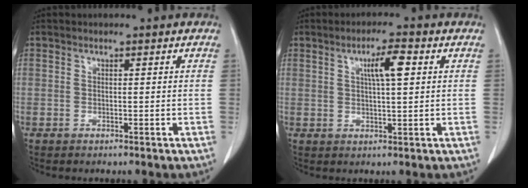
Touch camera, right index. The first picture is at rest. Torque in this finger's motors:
{"motor_torque": [0.59, 0.15, 0.21, 0.06]}